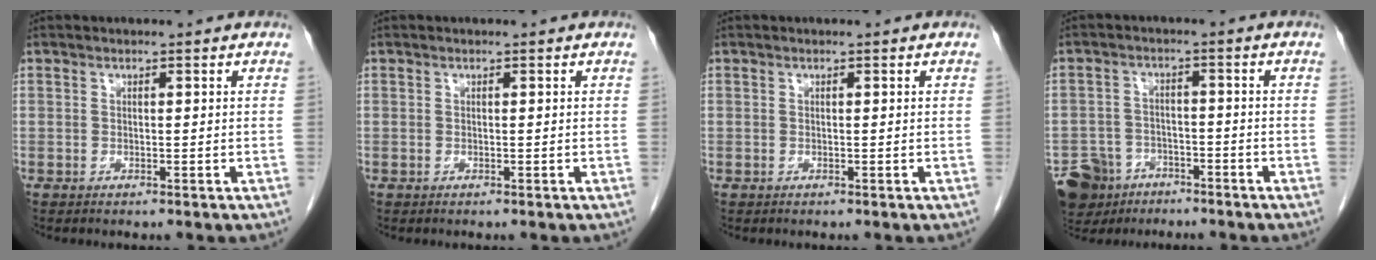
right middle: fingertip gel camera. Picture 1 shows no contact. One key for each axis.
{"total": 0.0}
{"total": 0.0}
{"total": 8.1, "fx": -5.7, "fy": 5.5, "fz": 1.6, "tx": -0.040, "ty": 0.001, "tz": -0.093}